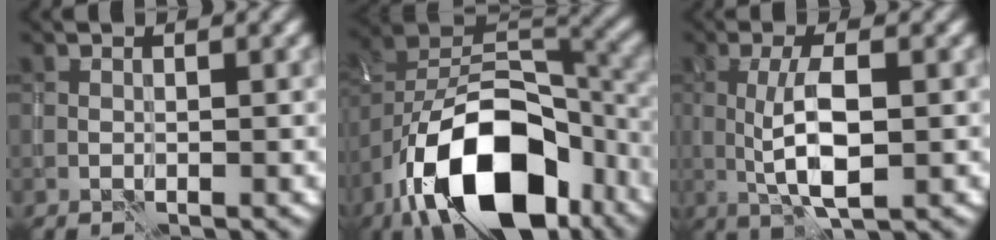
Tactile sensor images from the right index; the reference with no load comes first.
{"total": 15.5, "force": [-8.8, 7.8, 10.2], "torque": [-0.160, 0.006, -0.154]}
{"total": 5.1, "force": [-0.2, 1.5, 4.8], "torque": [-0.099, 0.000, -0.003]}